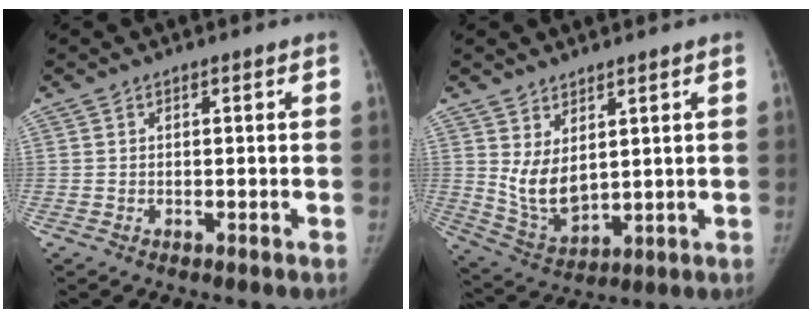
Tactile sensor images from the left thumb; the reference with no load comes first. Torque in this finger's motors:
{"motor_torque": [1.15, 1.28, 0.66, -0.99, 0.08]}